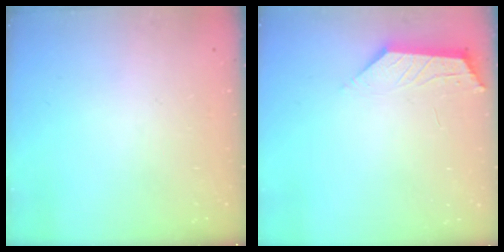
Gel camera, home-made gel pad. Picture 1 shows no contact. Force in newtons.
{"total": 1.8, "press": 1.7, "slide": 0.3}